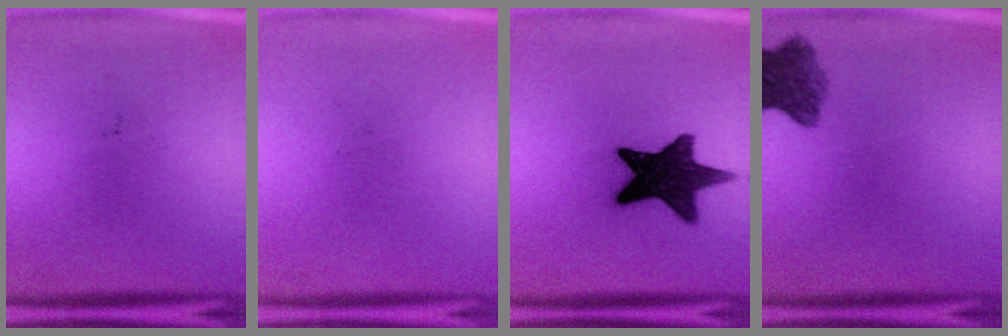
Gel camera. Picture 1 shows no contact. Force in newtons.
{"total": 0.0}
{"total": 15.9}
{"total": 6.8}